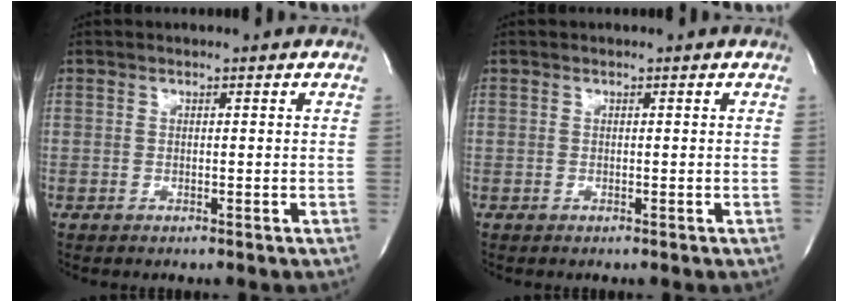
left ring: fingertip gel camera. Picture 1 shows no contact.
{"total": 0.0}